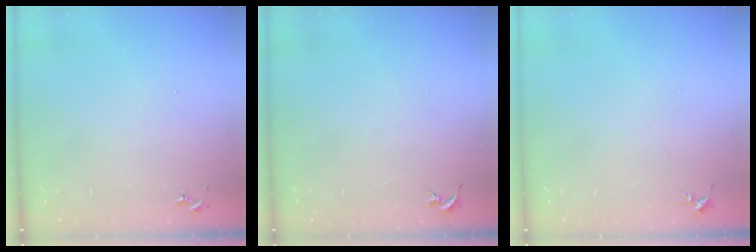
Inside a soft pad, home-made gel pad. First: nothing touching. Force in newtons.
{"total": 0.0}
{"total": 3.4, "press": 3.3, "slide": 0.5}